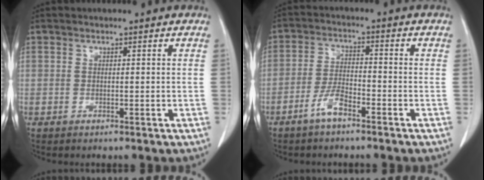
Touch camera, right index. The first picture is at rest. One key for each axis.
{"total": 4.9, "fx": -3.3, "fy": 1.1, "fz": 3.4, "tx": -0.073, "ty": 0.001, "tz": -0.066}